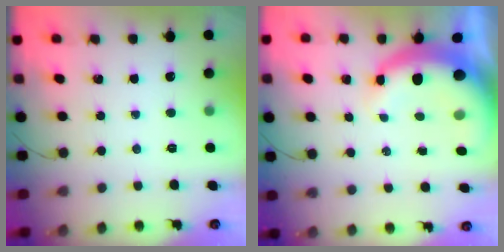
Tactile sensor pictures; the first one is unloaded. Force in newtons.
{"total": 8.9, "press": 8.8, "slide": 1.6}